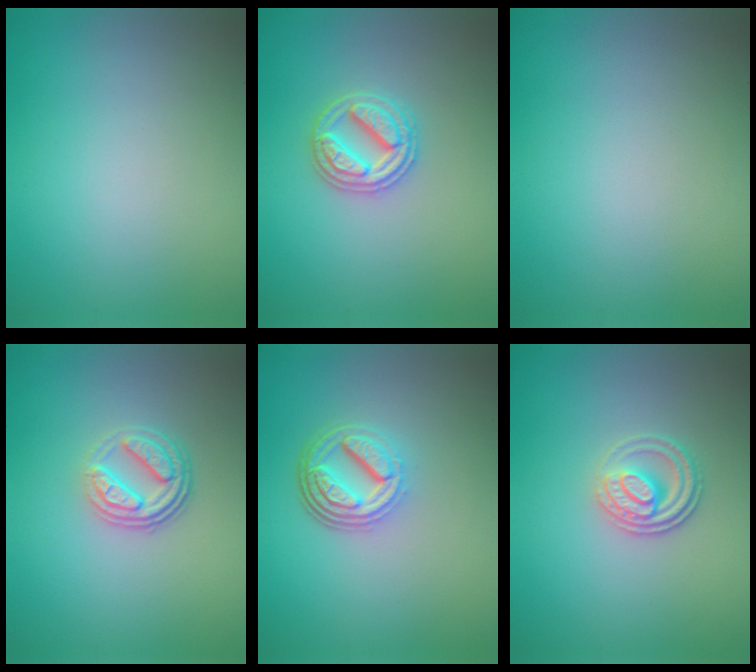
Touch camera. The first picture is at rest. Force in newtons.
{"total": 3.2, "press": 3.2, "slide": 0.6}
{"total": 0.0}
{"total": 3.8, "press": 2.7, "slide": 2.7}
{"total": 4.9, "press": 3.5, "slide": 3.4}
{"total": 2.8, "press": 2.5, "slide": 1.4}